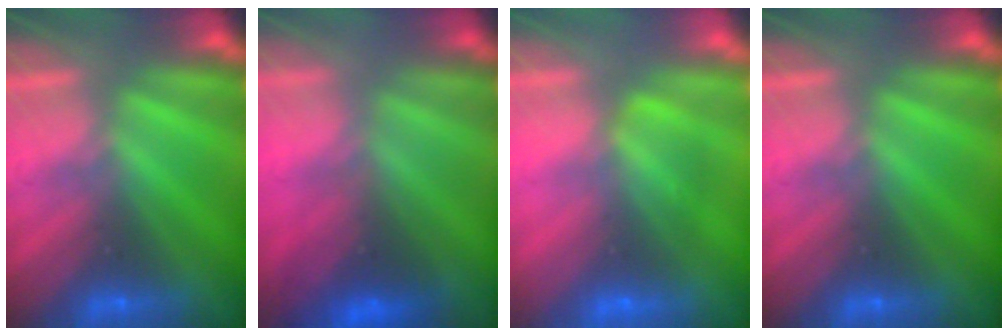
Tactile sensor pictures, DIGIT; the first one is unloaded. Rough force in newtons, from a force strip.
{"total": 2.5}
{"total": 2.7}
{"total": 0.0}